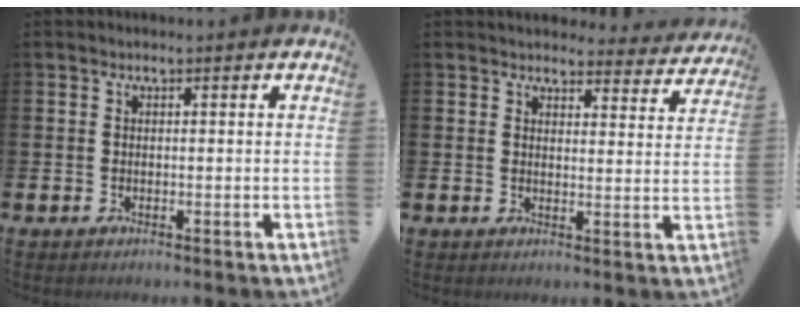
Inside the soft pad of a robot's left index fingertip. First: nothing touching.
{"total": 3.8, "force": [3.6, 1.1, 0.3], "torque": [-0.006, -0.023, 0.062]}